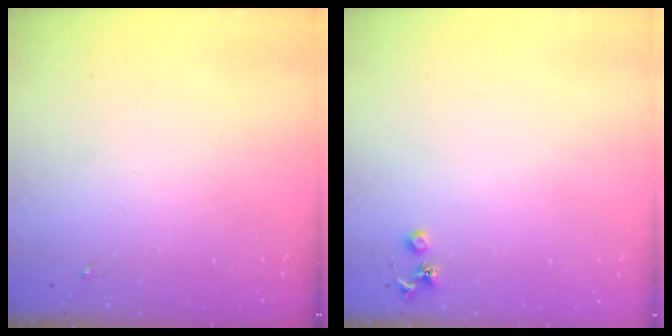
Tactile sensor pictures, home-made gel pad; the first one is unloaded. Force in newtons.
{"total": 3.6, "press": 3.5, "slide": 0.5}